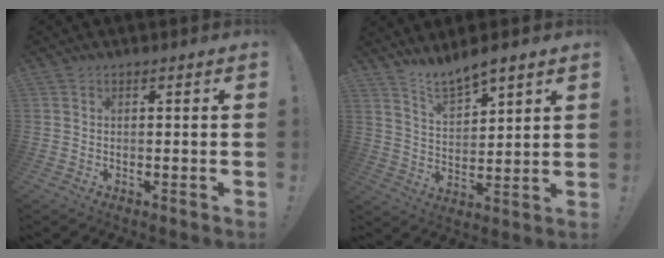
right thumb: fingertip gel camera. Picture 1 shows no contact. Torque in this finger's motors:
{"motor_torque": [-0.63, 0.79, 0.28, 0.77, 0.18]}